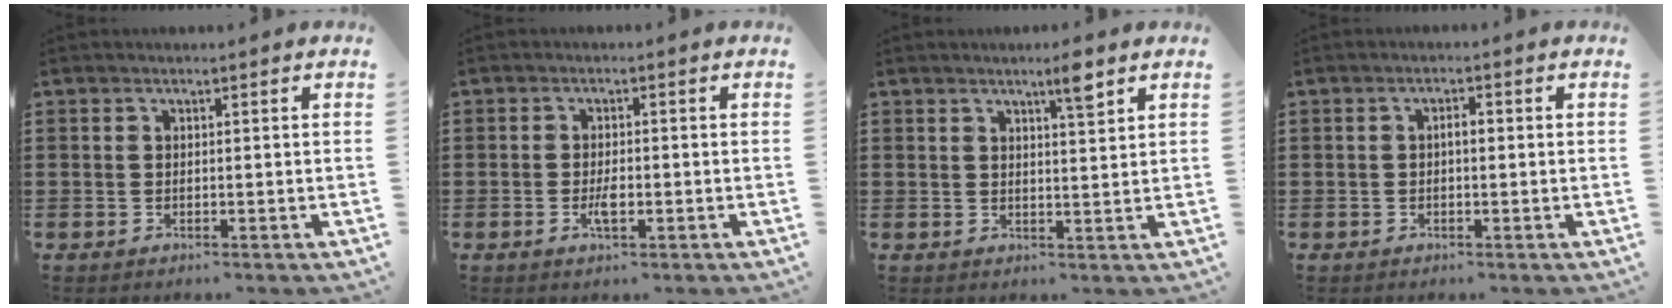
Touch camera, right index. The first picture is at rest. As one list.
[{"total": 2.8, "force": [-0.8, 0.8, 2.6], "torque": [-0.052, -0.002, -0.017]}, {"total": 3.9, "force": [2.8, 0.1, 2.8], "torque": [-0.042, -0.005, 0.043]}, {"total": 1.7, "force": [-0.2, 0.5, 1.6], "torque": [-0.030, 0.002, -0.004]}]